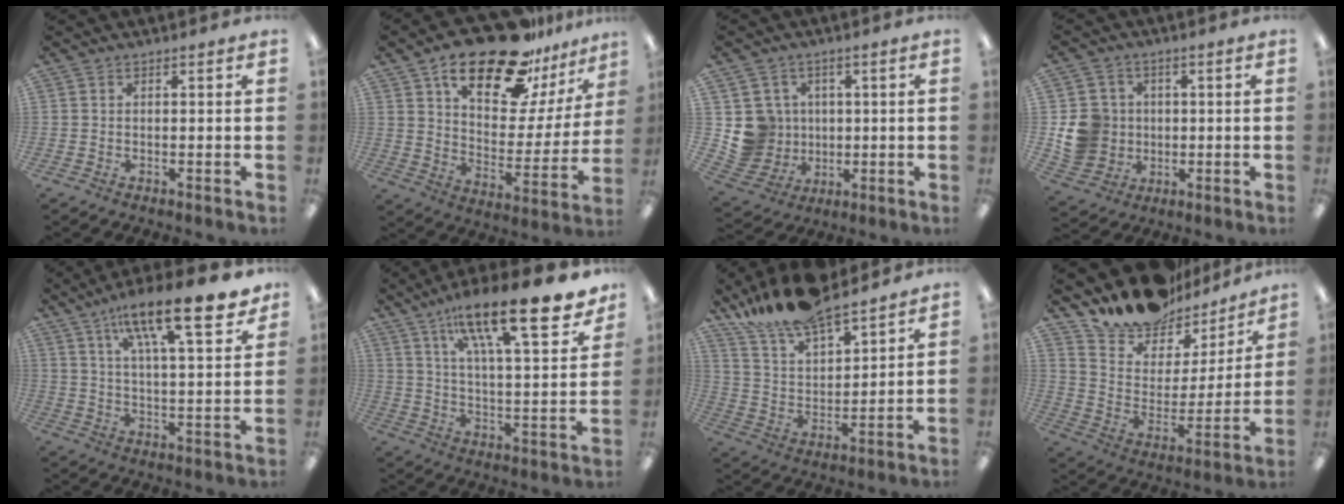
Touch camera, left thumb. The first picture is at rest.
{"total": 24.8, "force": [17.4, 10.2, 14.4], "torque": [-0.226, -0.106, 0.296]}
{"total": 8.8, "force": [1.4, 8.7, 1.0], "torque": [-0.042, -0.006, 0.039]}
{"total": 10.0, "force": [0.2, 9.6, 2.8], "torque": [-0.071, 0.010, 0.016]}
{"total": 17.5, "force": [11.6, 4.6, 12.2], "torque": [-0.197, -0.061, 0.184]}
{"total": 21.6, "force": [15.0, 5.7, 14.4], "torque": [-0.228, -0.093, 0.243]}
{"total": 16.4, "force": [14.3, 4.9, 6.5], "torque": [-0.142, -0.086, 0.260]}
{"total": 15.5, "force": [14.1, 6.0, 2.0], "torque": [-0.054, -0.126, 0.249]}